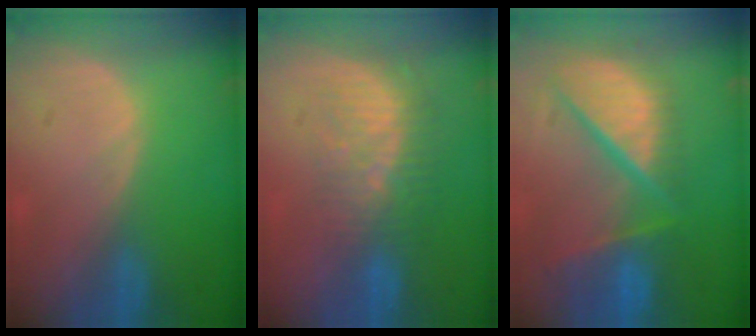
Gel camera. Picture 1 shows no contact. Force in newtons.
{"total": 8.6, "press": 7.5, "slide": 4.3}
{"total": 12.1, "press": 10.0, "slide": 6.8}